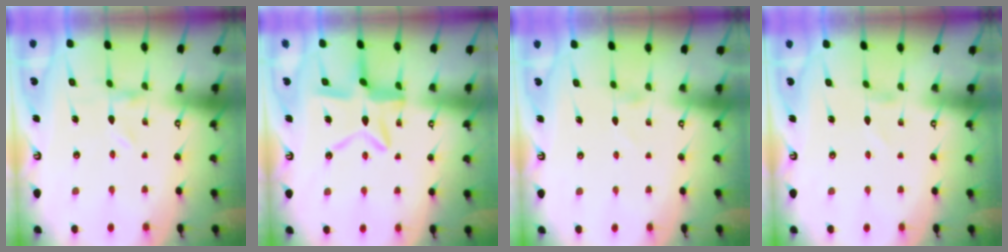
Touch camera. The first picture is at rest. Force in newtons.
{"total": 13.3, "press": 13.3, "slide": 1.3}
{"total": 0.0}
{"total": 1.3, "press": 1.3, "slide": 0.1}